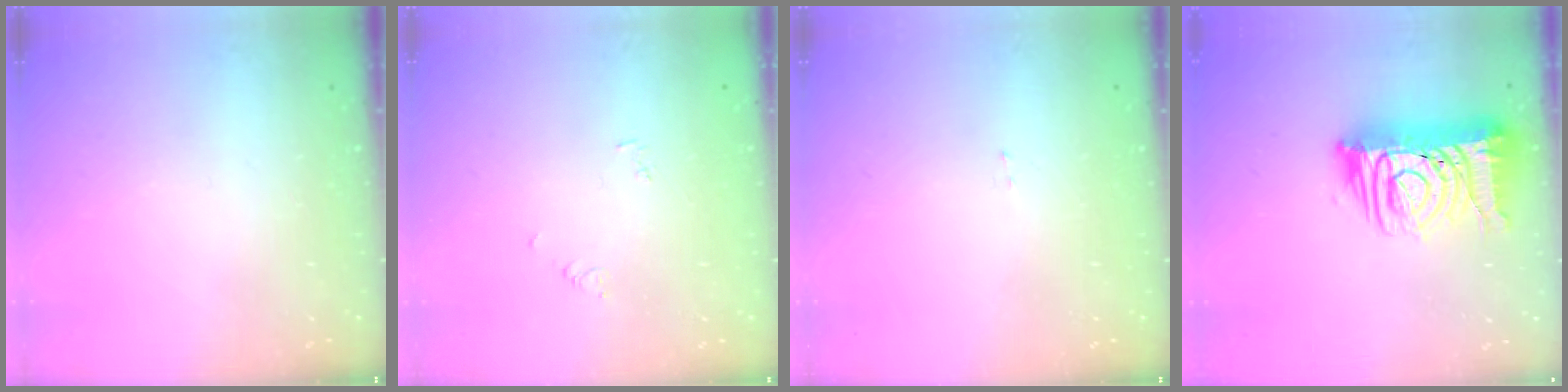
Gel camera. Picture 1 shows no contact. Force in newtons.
{"total": 3.1, "press": 3.1, "slide": 0.5}
{"total": 1.6, "press": 1.6, "slide": 0.1}
{"total": 16.8, "press": 16.7, "slide": 1.7}